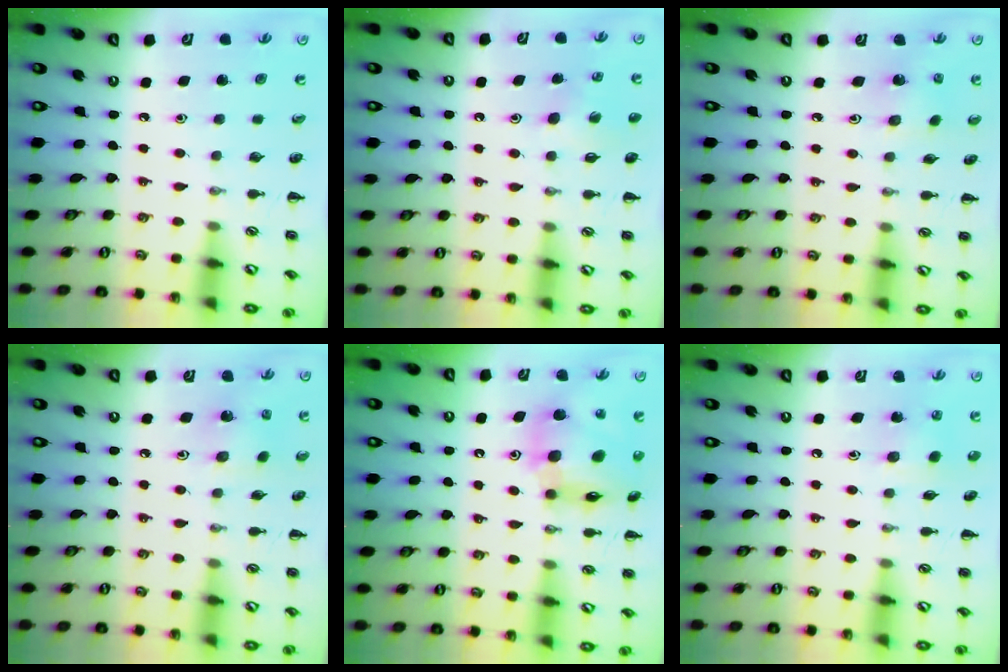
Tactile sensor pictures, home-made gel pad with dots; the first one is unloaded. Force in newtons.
{"total": 4.5, "press": 4.2, "slide": 1.5}
{"total": 2.1, "press": 1.9, "slide": 0.7}
{"total": 1.4, "press": 1.3, "slide": 0.6}
{"total": 13.1, "press": 12.6, "slide": 3.6}
{"total": 3.5, "press": 3.5, "slide": 0.5}